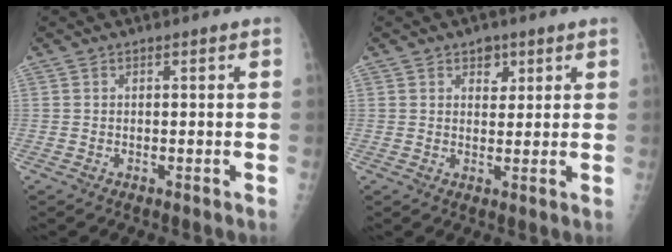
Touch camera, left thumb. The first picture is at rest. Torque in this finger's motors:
{"motor_torque": [0.46, 0.46, -0.13, -0.07, 0.07]}